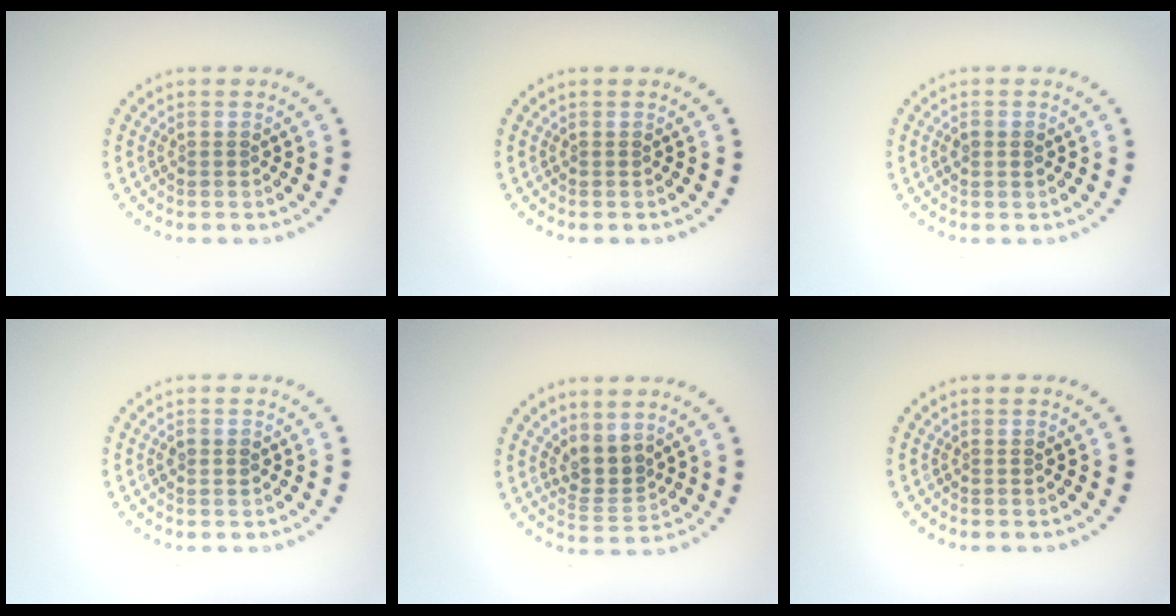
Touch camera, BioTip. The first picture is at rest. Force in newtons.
{"total": 0.0}
{"total": 0.9, "press": 0.9, "slide": 0.1}
{"total": 1.0, "press": 1.0, "slide": 0.1}
{"total": 2.7, "press": 2.2, "slide": 1.7}
{"total": 0.0}